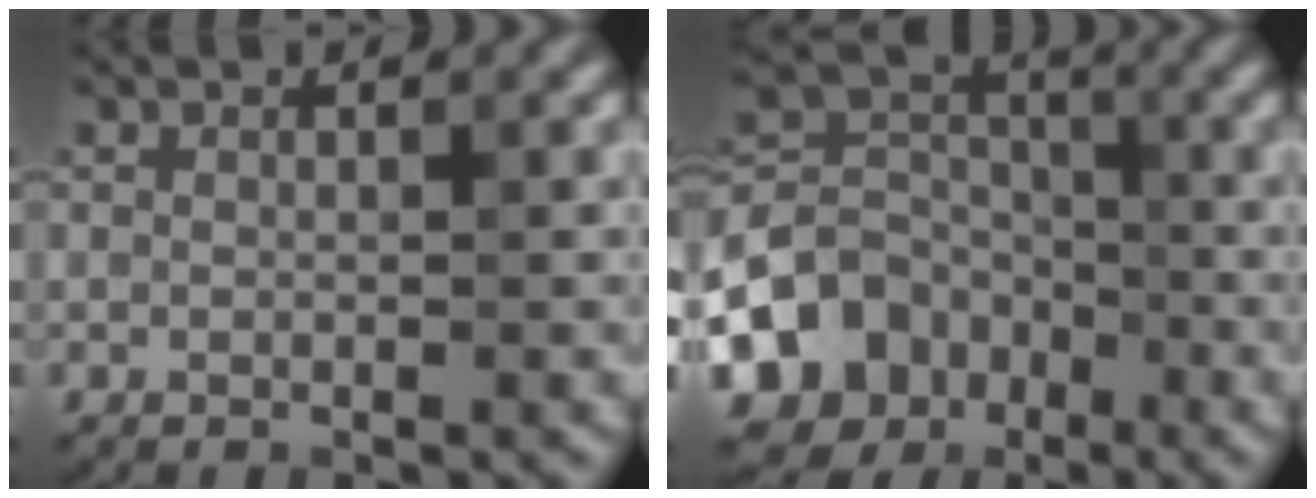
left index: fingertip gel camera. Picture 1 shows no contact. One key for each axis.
{"total": 7.6, "fx": -3.7, "fy": 6.0, "fz": 2.9, "tx": -0.050, "ty": -0.002, "tz": -0.079}